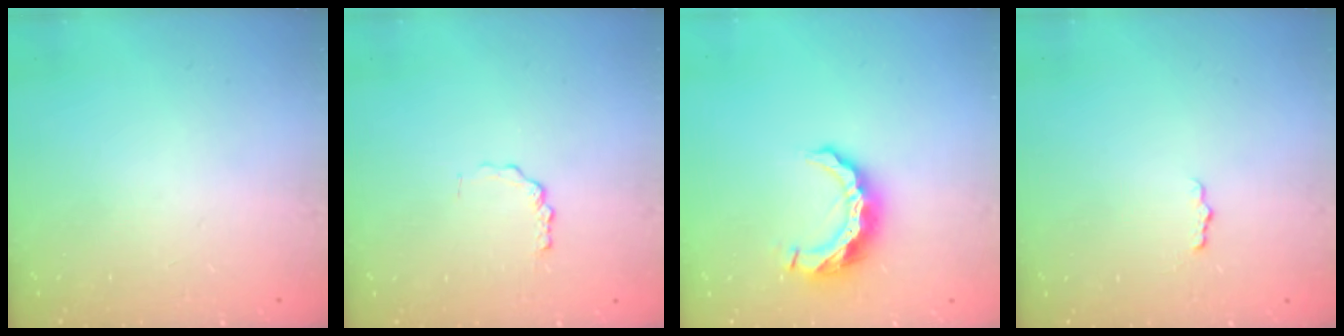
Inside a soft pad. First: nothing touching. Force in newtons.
{"total": 2.0, "press": 2.0, "slide": 0.1}
{"total": 9.5, "press": 9.5, "slide": 0.7}
{"total": 2.9, "press": 2.9, "slide": 0.3}